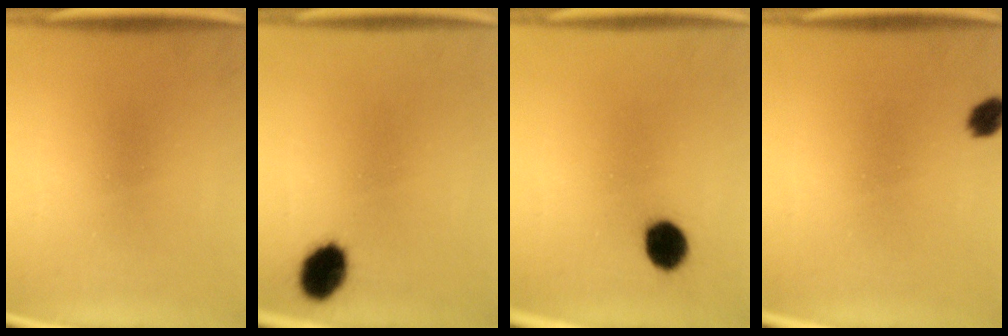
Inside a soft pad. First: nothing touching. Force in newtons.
{"total": 8.0}
{"total": 6.2}
{"total": 2.9}